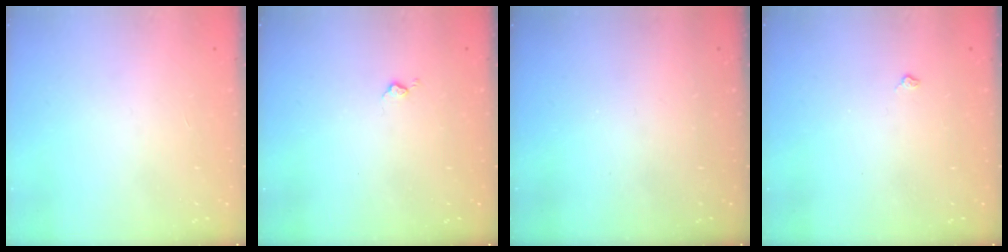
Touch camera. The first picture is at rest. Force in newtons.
{"total": 3.3, "press": 3.2, "slide": 0.5}
{"total": 0.0}
{"total": 3.0, "press": 3.0, "slide": 0.5}